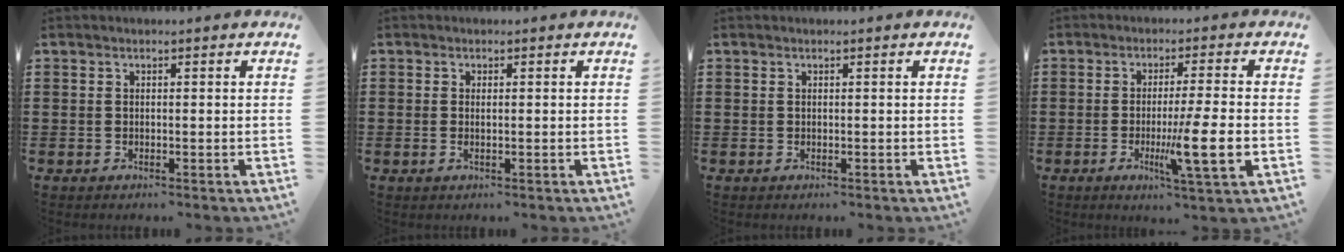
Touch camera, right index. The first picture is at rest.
{"total": 0.6, "force": [0.0, 0.1, 0.6], "torque": [-0.011, -0.001, -0.001]}
{"total": 0.0}
{"total": 8.3, "force": [-1.9, 0.0, 8.1], "torque": [-0.147, -0.021, -0.035]}